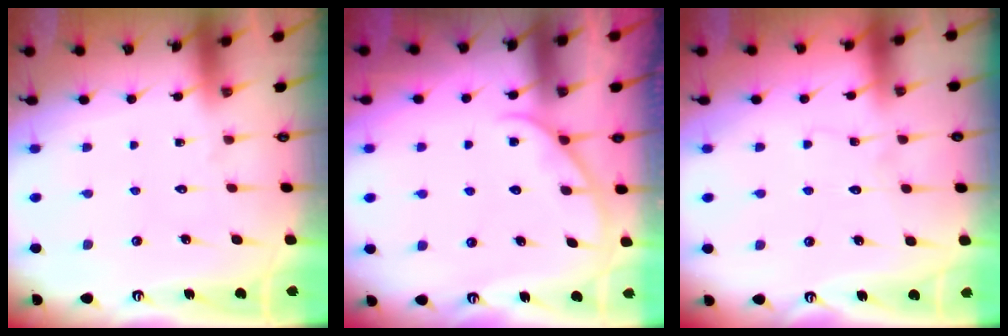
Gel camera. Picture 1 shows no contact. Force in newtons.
{"total": 2.7, "press": 2.7, "slide": 0.3}
{"total": 4.3, "press": 4.3, "slide": 0.3}